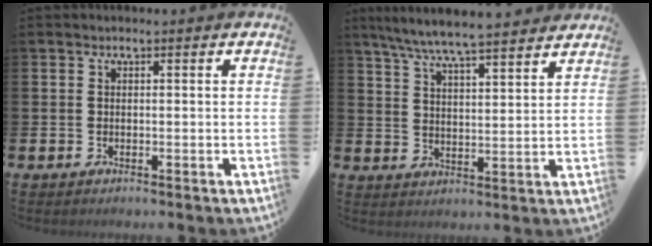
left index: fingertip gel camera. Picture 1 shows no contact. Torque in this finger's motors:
{"motor_torque": [0.06, -0.59, 0.79, 0.21]}